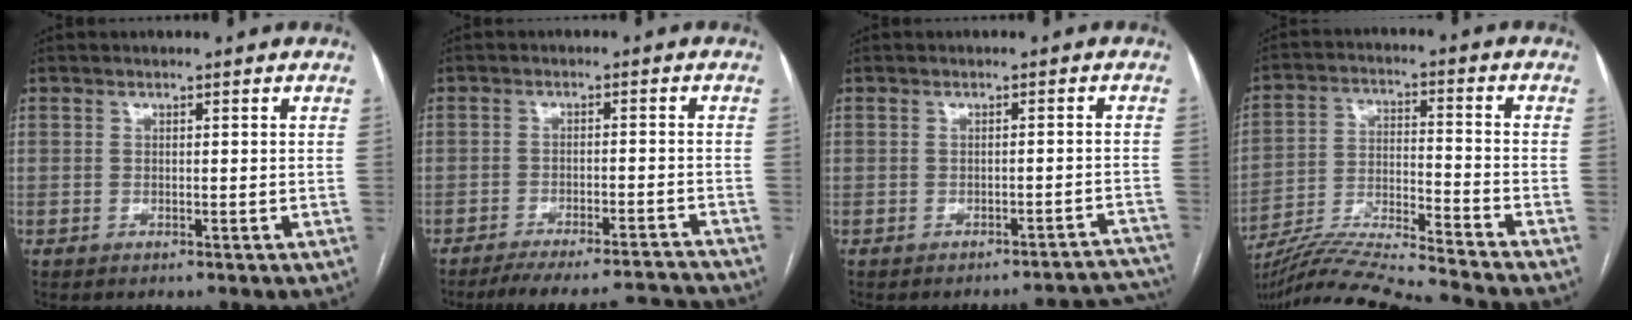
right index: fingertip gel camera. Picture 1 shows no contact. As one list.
[{"total": 14.2, "force": [-13.7, 1.2, 3.5], "torque": [-0.058, 0.012, -0.184]}, {"total": 9.8, "force": [-9.8, 0.5, 0.4], "torque": [0.027, 0.012, -0.104]}, {"total": 17.9, "force": [-16.7, -2.3, 6.0], "torque": [-0.109, -0.014, -0.283]}]